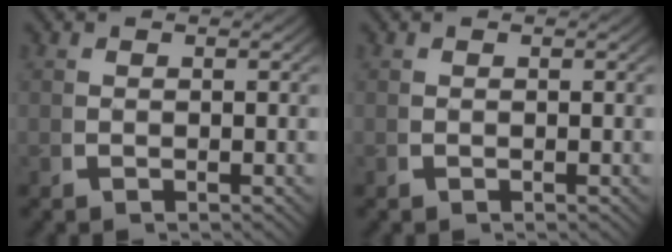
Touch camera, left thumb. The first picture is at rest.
{"total": 0.0}